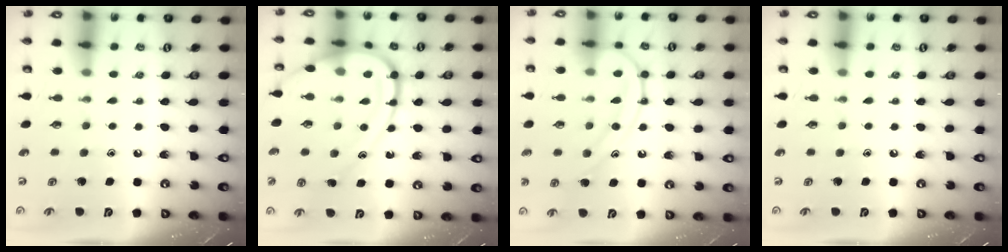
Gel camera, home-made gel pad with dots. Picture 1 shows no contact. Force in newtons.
{"total": 15.9, "press": 15.9, "slide": 0.9}
{"total": 13.3, "press": 13.3, "slide": 1.1}
{"total": 0.0}